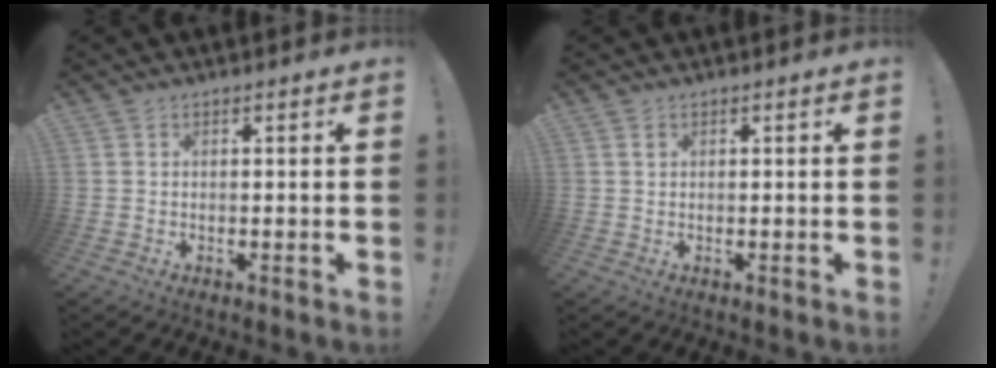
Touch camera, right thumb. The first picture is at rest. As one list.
[{"total": 0.6, "force": [0.3, 0.5, 0.3], "torque": [-0.001, 0.000, 0.005]}]